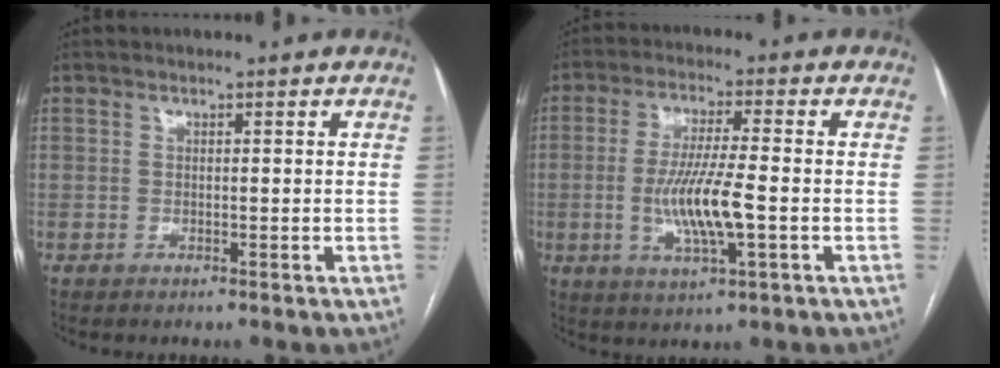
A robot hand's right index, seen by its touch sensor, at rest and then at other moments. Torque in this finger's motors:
{"motor_torque": [0.86, -0.06, 0.49, 0.14]}